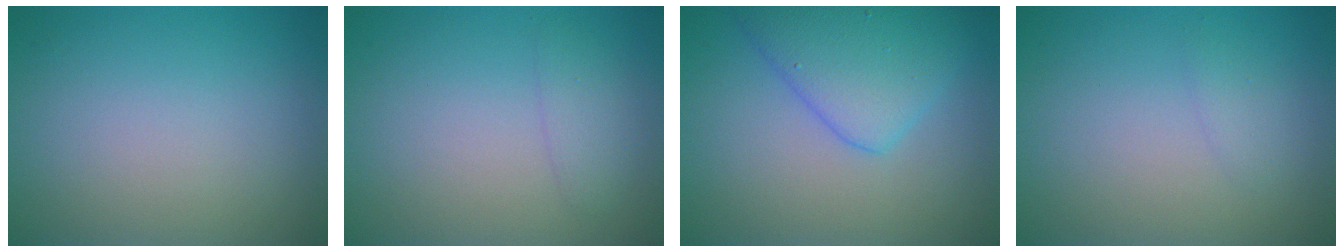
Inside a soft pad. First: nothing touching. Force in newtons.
{"total": 1.4, "press": 1.4, "slide": 0.1}
{"total": 5.2, "press": 5.2, "slide": 0.1}
{"total": 0.9, "press": 0.9, "slide": 0.1}